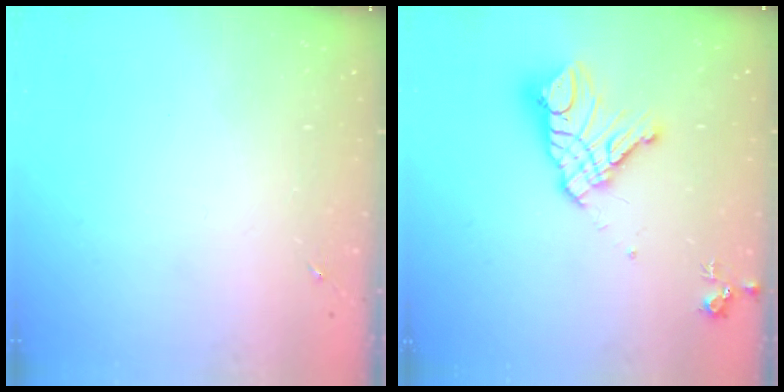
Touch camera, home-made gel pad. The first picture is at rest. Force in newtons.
{"total": 15.8, "press": 15.7, "slide": 1.7}